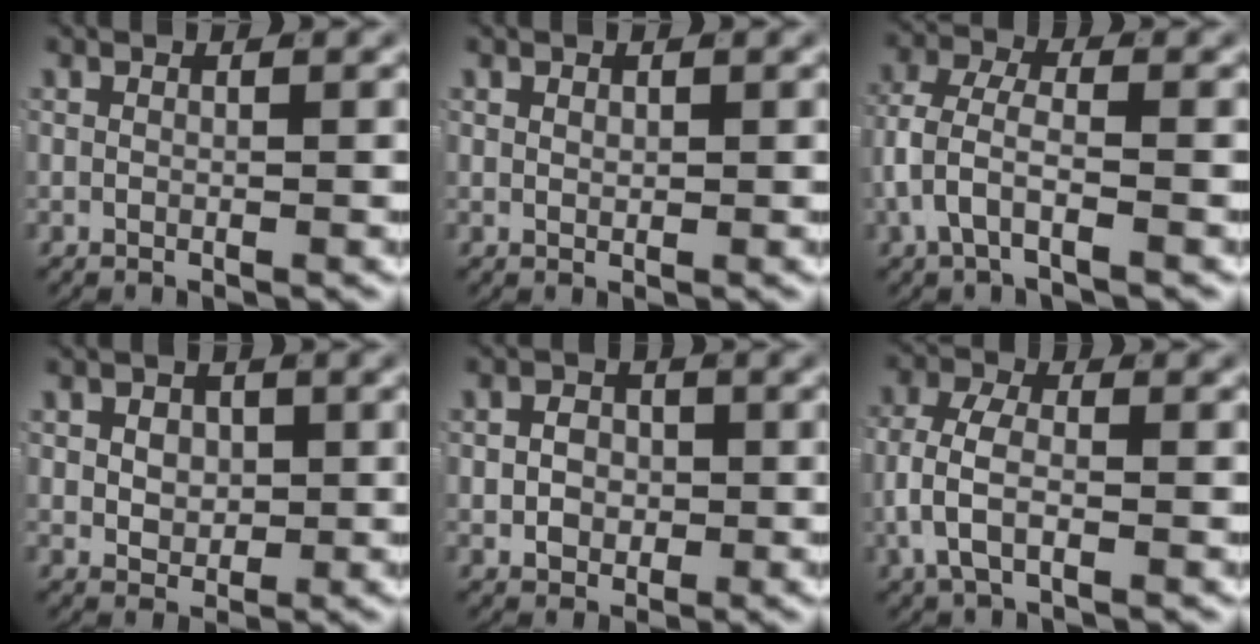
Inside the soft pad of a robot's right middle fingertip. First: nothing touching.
{"total": 0.6, "force": [0.4, 0.2, 0.4], "torque": [-0.008, -0.006, 0.014]}
{"total": 4.5, "force": [-1.6, 2.6, 3.3], "torque": [-0.077, -0.015, -0.023]}
{"total": 2.8, "force": [0.2, 2.2, 1.6], "torque": [-0.028, -0.018, 0.016]}
{"total": 2.9, "force": [-0.4, 2.4, 1.6], "torque": [-0.016, -0.006, -0.004]}
{"total": 4.9, "force": [-0.9, 3.1, 3.7], "torque": [-0.088, -0.009, -0.014]}